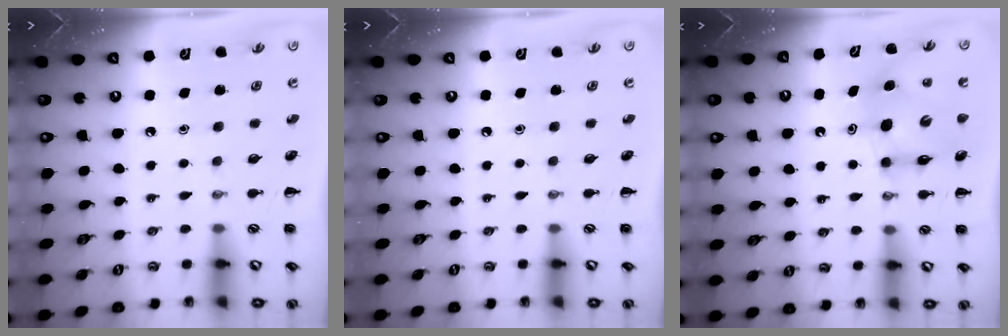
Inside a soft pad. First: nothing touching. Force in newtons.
{"total": 0.0}
{"total": 7.3, "press": 7.3, "slide": 0.5}